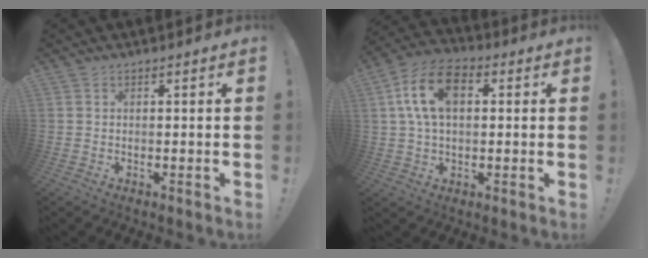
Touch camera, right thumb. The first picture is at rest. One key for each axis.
{"total": 14.0, "fx": 3.3, "fy": 8.8, "fz": 10.4, "tx": -0.198, "ty": 0.013, "tz": 0.063}